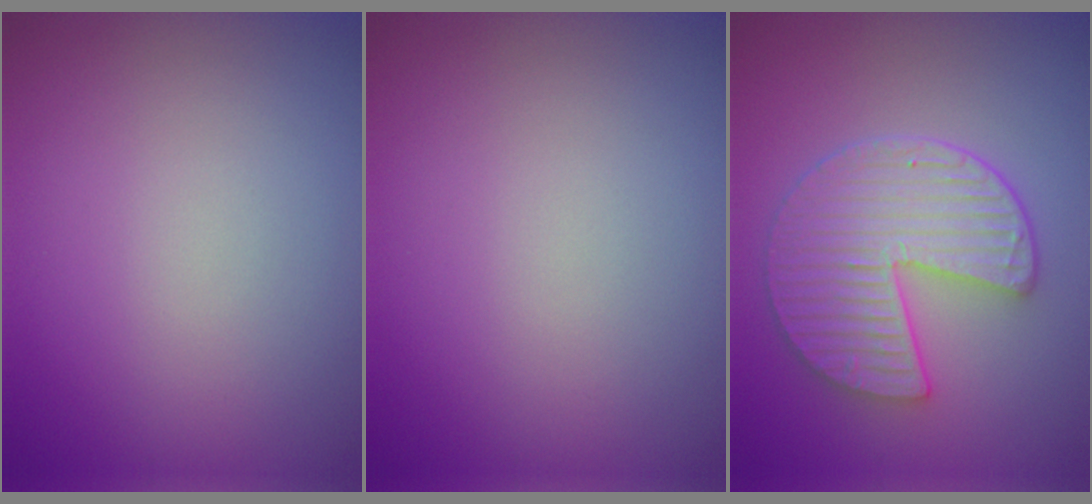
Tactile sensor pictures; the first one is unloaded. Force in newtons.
{"total": 0.0}
{"total": 5.7, "press": 4.6, "slide": 3.3}